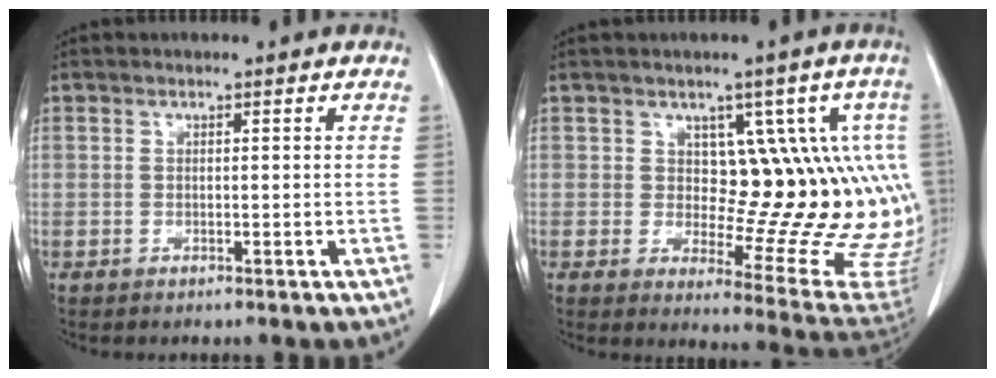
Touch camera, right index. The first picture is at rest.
{"total": 13.9, "force": [2.5, 5.7, 12.5], "torque": [-0.129, 0.004, 0.035]}